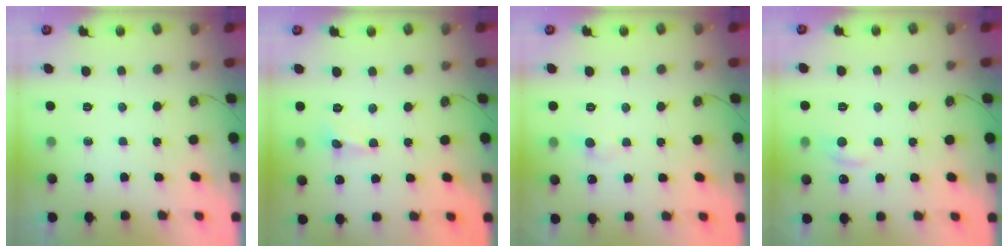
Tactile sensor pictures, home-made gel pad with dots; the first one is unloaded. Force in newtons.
{"total": 0.5, "press": 0.5, "slide": 0.1}
{"total": 1.3, "press": 1.1, "slide": 0.6}
{"total": 0.9, "press": 0.4, "slide": 0.8}